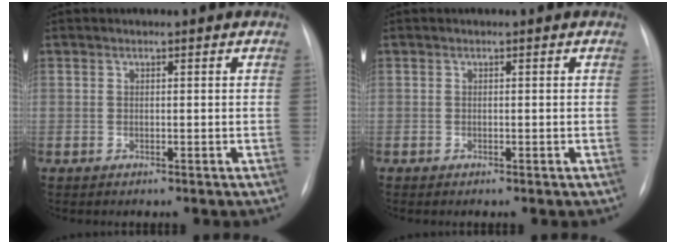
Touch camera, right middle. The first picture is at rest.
{"total": 0.0}